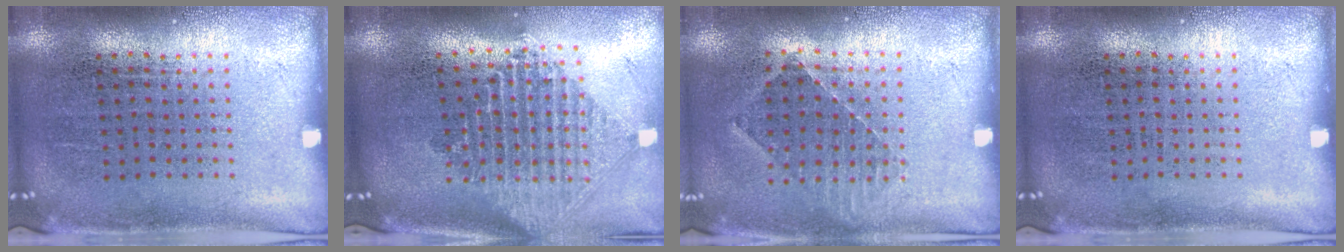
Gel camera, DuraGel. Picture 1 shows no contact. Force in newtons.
{"total": 2.4, "press": 1.9, "slide": 1.5}
{"total": 1.0, "press": 0.9, "slide": 0.2}
{"total": 0.0}